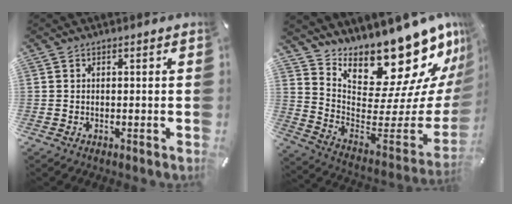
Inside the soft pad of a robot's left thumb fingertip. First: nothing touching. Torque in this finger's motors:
{"motor_torque": [3.94, 1.07, 1.64, -1.13, 0.22]}